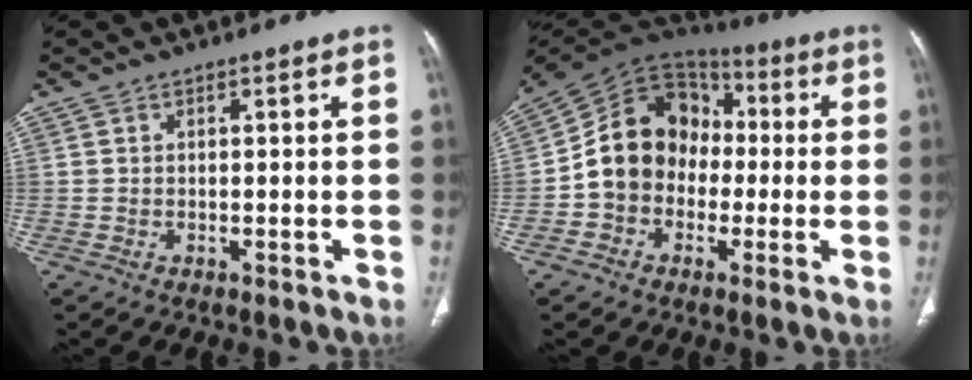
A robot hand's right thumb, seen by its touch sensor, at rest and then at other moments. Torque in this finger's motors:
{"motor_torque": [1.64, 1.57, 1.05, -0.69, 0.27]}